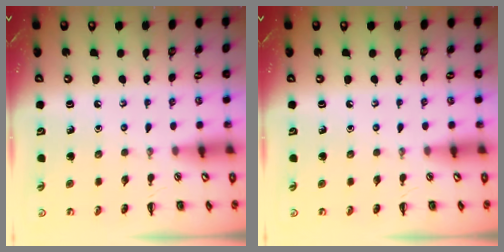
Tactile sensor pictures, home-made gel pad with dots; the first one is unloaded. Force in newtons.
{"total": 0.0}